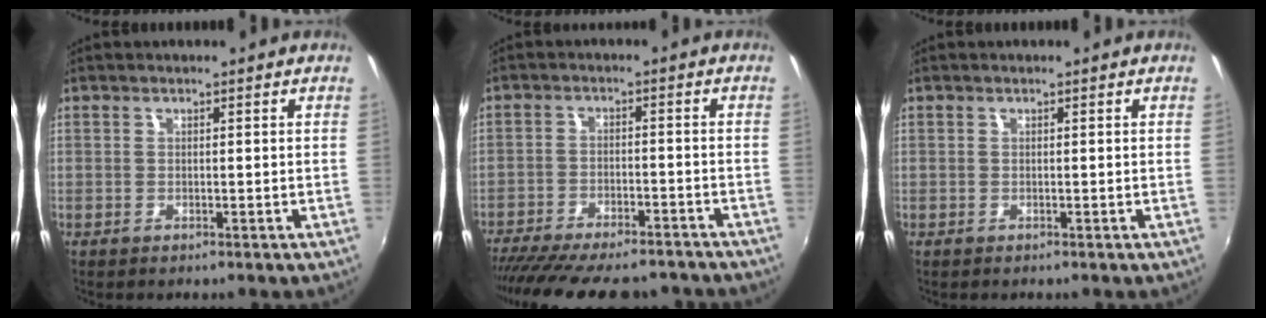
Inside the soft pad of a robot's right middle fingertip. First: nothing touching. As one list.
[{"total": 20.6, "force": [-17.4, 5.9, 9.4], "torque": [-0.191, -0.028, -0.247]}, {"total": 0.0}]